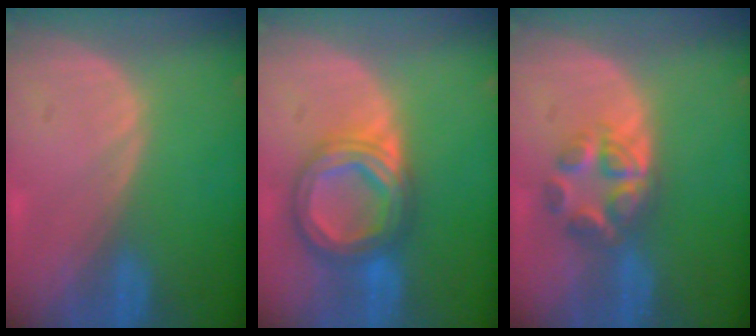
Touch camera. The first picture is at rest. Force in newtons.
{"total": 8.6, "press": 8.6, "slide": 0.6}
{"total": 5.9, "press": 5.4, "slide": 2.2}